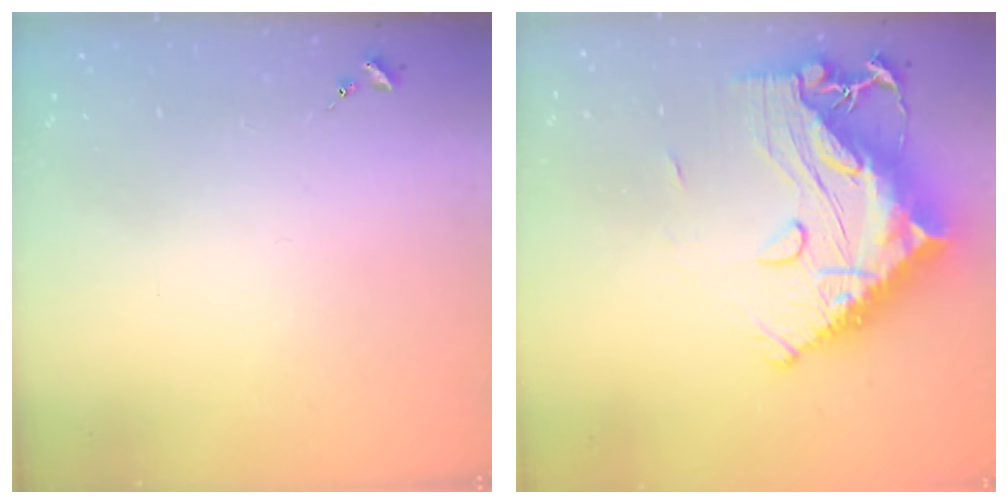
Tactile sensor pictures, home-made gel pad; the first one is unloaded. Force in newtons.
{"total": 22.9, "press": 22.7, "slide": 2.4}